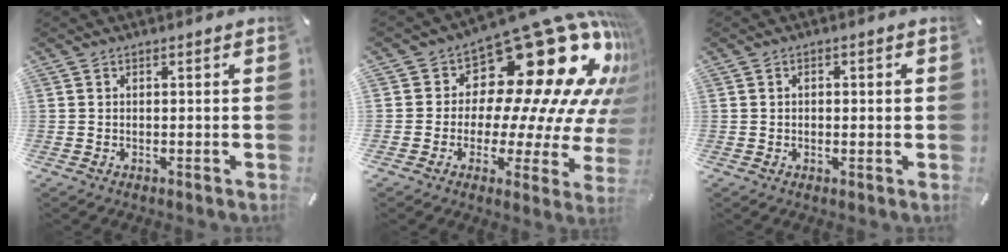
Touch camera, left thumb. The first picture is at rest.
{"total": 20.0, "force": [12.7, 9.9, 11.9], "torque": [-0.141, -0.142, 0.219]}
{"total": 1.3, "force": [-0.1, 0.9, 1.0], "torque": [-0.018, 0.005, -0.003]}